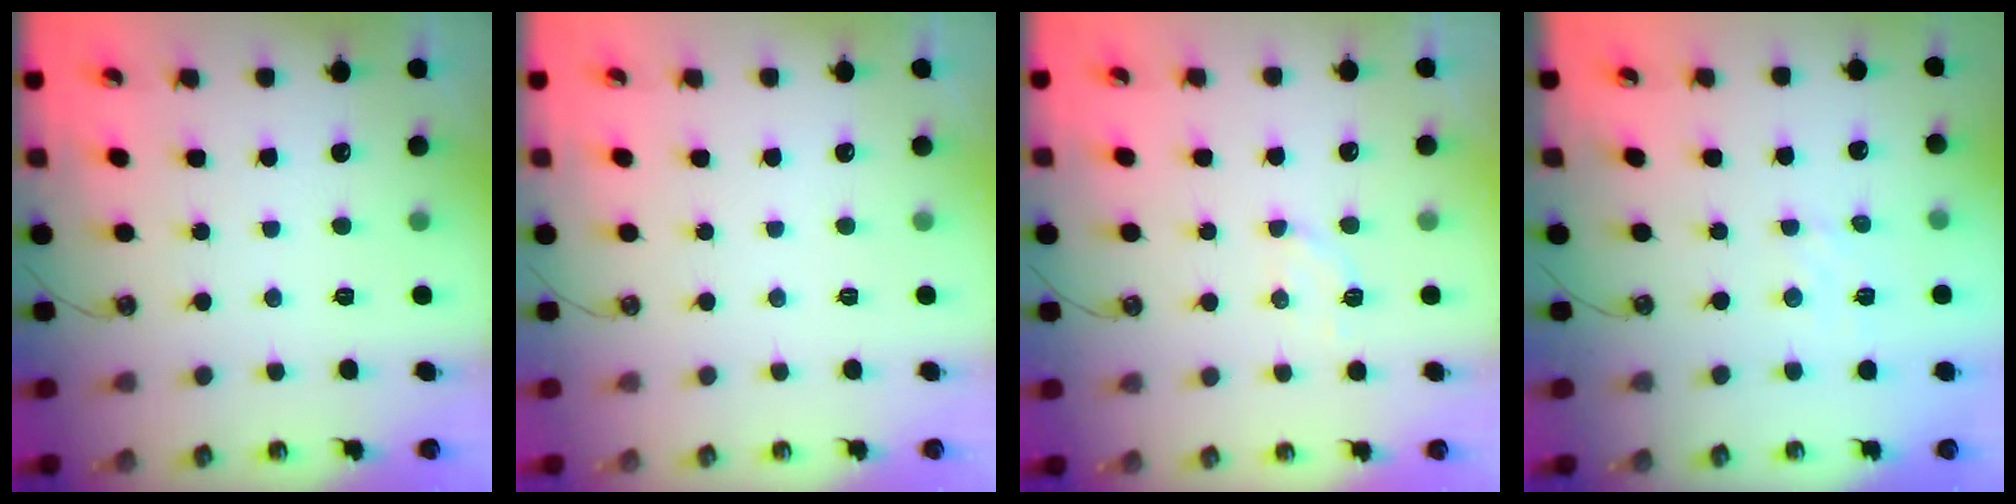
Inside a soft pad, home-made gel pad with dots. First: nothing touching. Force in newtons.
{"total": 0.0}
{"total": 3.0, "press": 2.8, "slide": 1.1}
{"total": 2.6, "press": 2.6, "slide": 0.4}